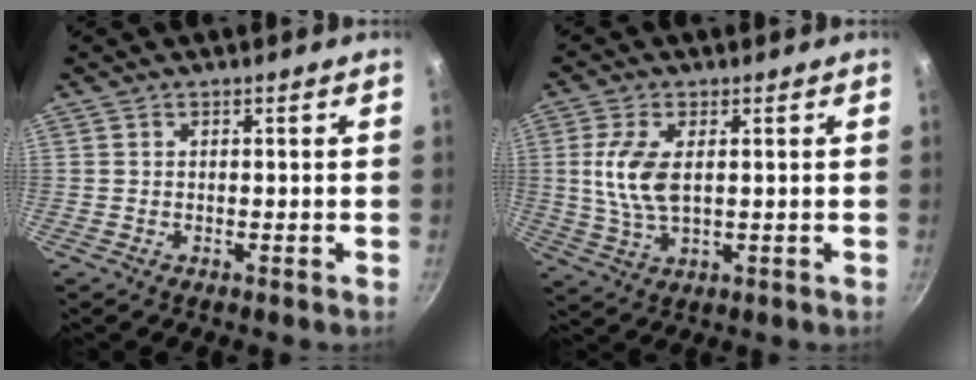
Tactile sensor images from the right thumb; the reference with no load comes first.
{"total": 8.6, "force": [1.2, 4.2, 7.4], "torque": [-0.152, -0.002, 0.024]}